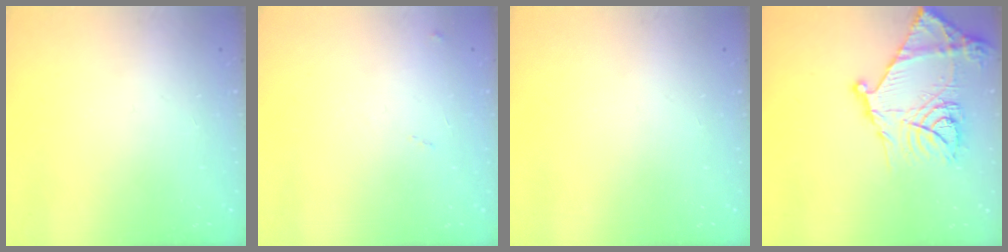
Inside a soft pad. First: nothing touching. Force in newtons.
{"total": 6.8, "press": 6.8, "slide": 0.6}
{"total": 0.0}
{"total": 22.3, "press": 22.2, "slide": 2.0}